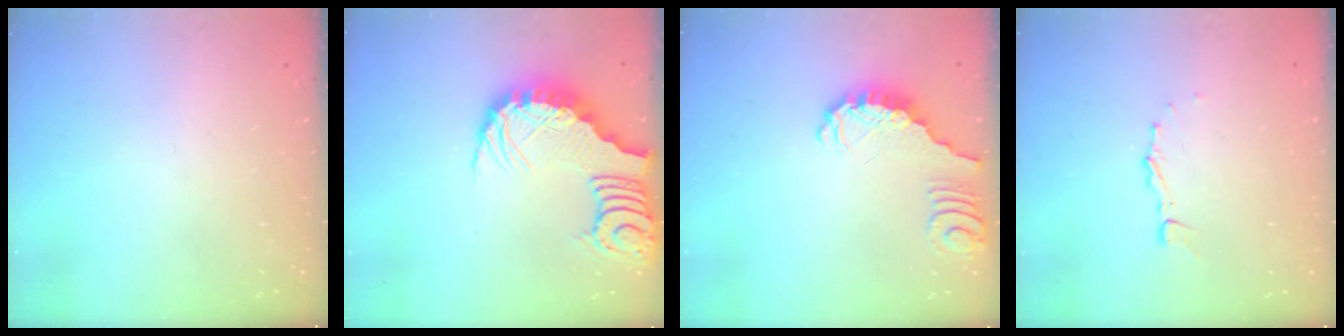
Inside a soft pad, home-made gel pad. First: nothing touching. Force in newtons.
{"total": 3.4, "press": 3.3, "slide": 0.5}
{"total": 1.2, "press": 1.2, "slide": 0.2}
{"total": 4.5, "press": 4.5, "slide": 0.4}